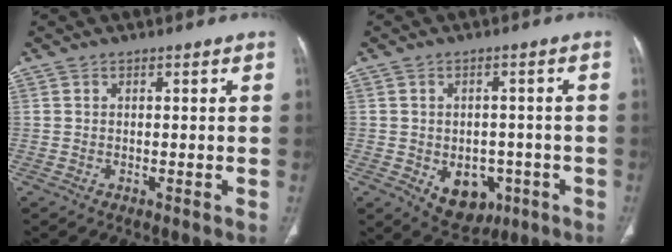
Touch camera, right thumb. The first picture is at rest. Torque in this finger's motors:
{"motor_torque": [1.18, 0.64, 0.59, -0.50, 0.01]}